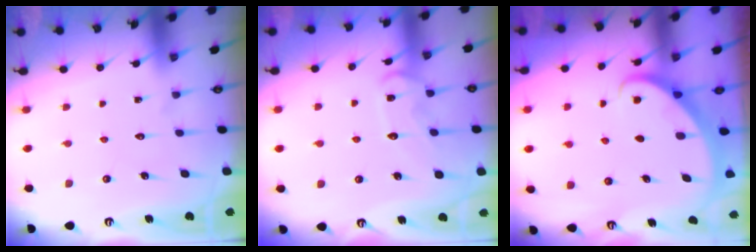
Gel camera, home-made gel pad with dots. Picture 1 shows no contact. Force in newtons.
{"total": 10.6, "press": 10.6, "slide": 0.8}
{"total": 2.7, "press": 2.7, "slide": 0.2}